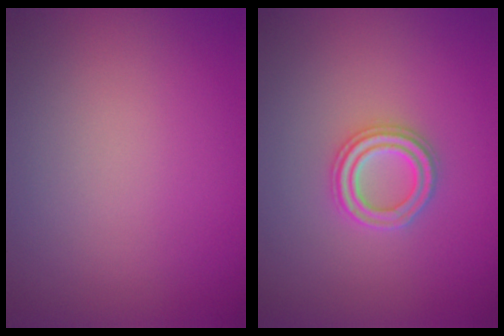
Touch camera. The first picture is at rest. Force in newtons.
{"total": 2.4, "press": 2.4, "slide": 0.4}